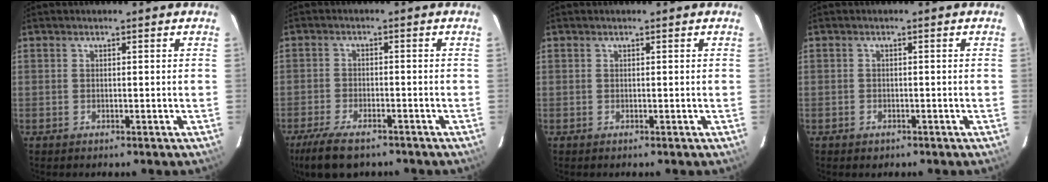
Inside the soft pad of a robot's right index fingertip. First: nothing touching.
{"total": 9.5, "force": [-7.3, 3.3, 5.2], "torque": [-0.130, -0.024, -0.129]}
{"total": 0.0}
{"total": 1.5, "force": [-0.9, 1.2, 0.4], "torque": [-0.007, 0.001, -0.011]}